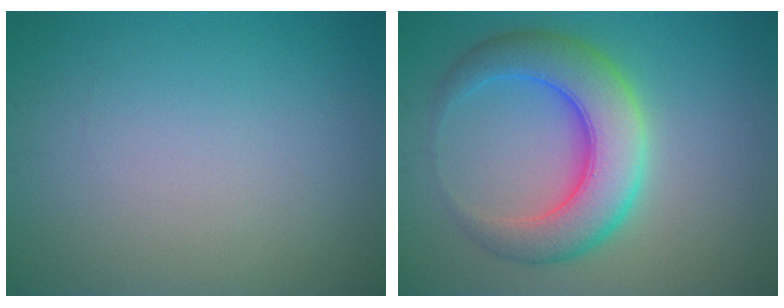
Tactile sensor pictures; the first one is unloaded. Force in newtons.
{"total": 7.5, "press": 7.5, "slide": 0.2}